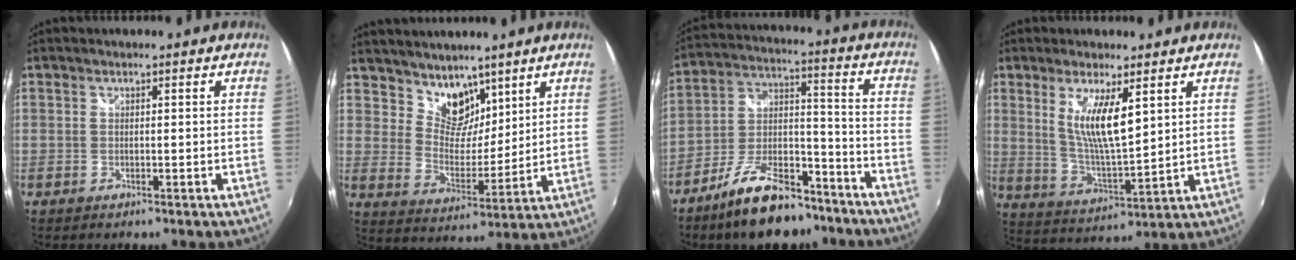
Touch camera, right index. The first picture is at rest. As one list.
[{"total": 9.1, "force": [6.9, 5.2, 2.8], "torque": [-0.040, -0.001, 0.130]}, {"total": 17.0, "force": [-12.0, 7.1, 9.7], "torque": [-0.180, 0.019, -0.191]}, {"total": 9.7, "force": [3.9, 2.1, 8.7], "torque": [-0.160, -0.016, 0.081]}]